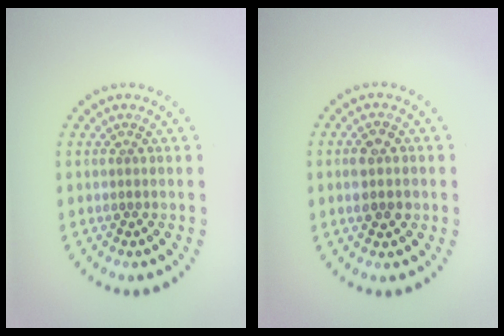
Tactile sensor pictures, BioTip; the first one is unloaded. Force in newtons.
{"total": 2.9, "press": 2.9, "slide": 0.1}